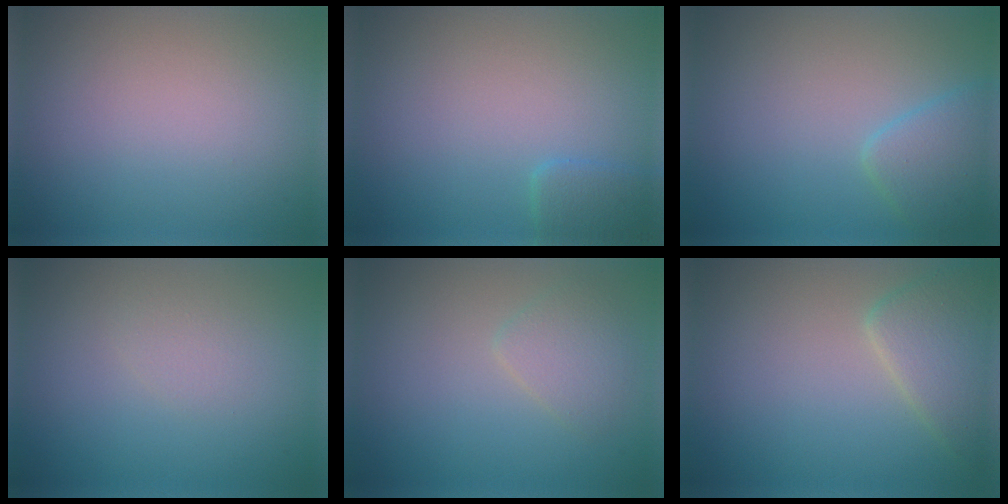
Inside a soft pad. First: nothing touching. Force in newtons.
{"total": 1.4, "press": 1.4, "slide": 0.1}
{"total": 2.6, "press": 2.6, "slide": 0.1}
{"total": 1.0, "press": 1.0, "slide": 0.0}
{"total": 1.8, "press": 1.8, "slide": 0.0}
{"total": 3.6, "press": 3.6, "slide": 0.1}